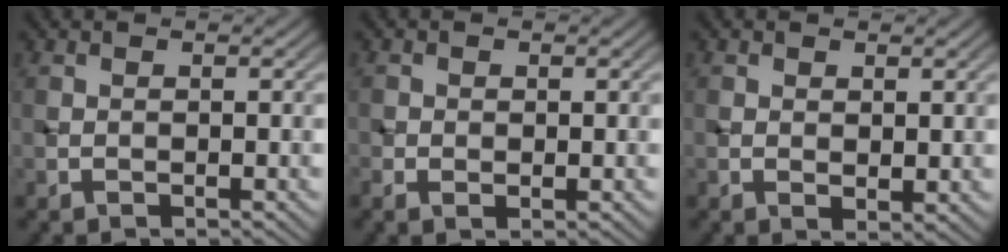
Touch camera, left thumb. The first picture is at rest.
{"total": 1.6, "force": [-0.1, 1.2, 1.0], "torque": [-0.019, -0.003, -0.004]}
{"total": 1.5, "force": [0.7, 0.9, 1.0], "torque": [-0.017, -0.005, 0.015]}